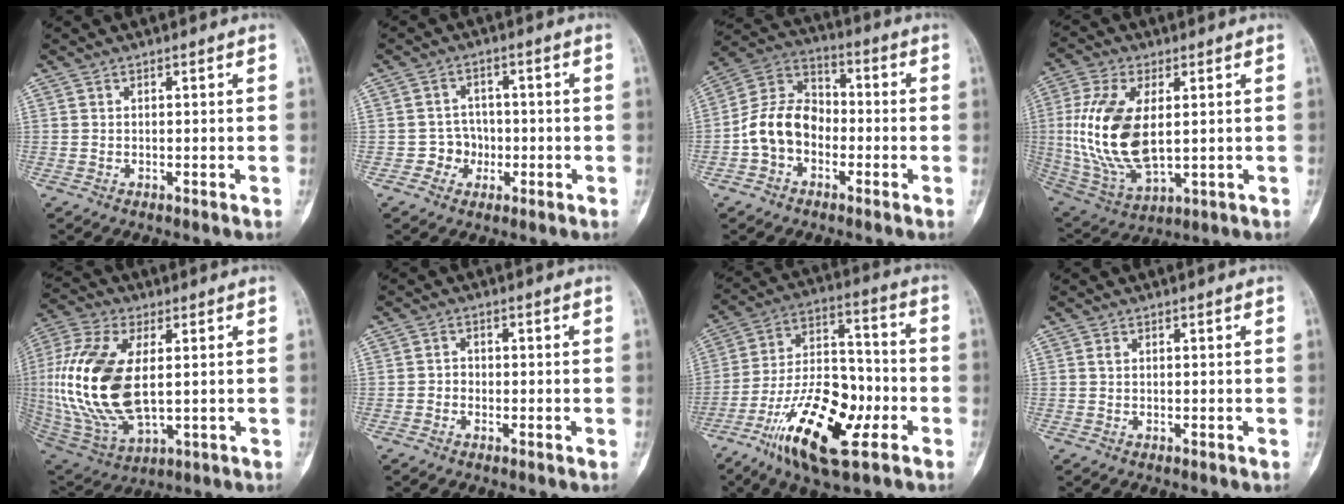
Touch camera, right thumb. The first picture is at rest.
{"total": 4.1, "force": [-1.2, 3.9, 0.6], "torque": [0.022, 0.016, -0.025]}
{"total": 11.3, "force": [-3.0, 8.5, 6.7], "torque": [-0.111, 0.043, -0.068]}
{"total": 17.4, "force": [1.5, 9.0, 14.8], "torque": [-0.311, -0.014, 0.041]}
{"total": 21.8, "force": [1.3, 11.4, 18.6], "torque": [-0.406, -0.012, 0.033]}
{"total": 1.6, "force": [-0.6, 1.4, 0.5], "torque": [0.004, 0.008, -0.017]}
{"total": 20.5, "force": [-9.0, 8.5, 16.4], "torque": [-0.277, 0.048, -0.152]}
{"total": 0.6, "force": [0.2, 0.4, 0.4], "torque": [-0.009, 0.002, 0.003]}